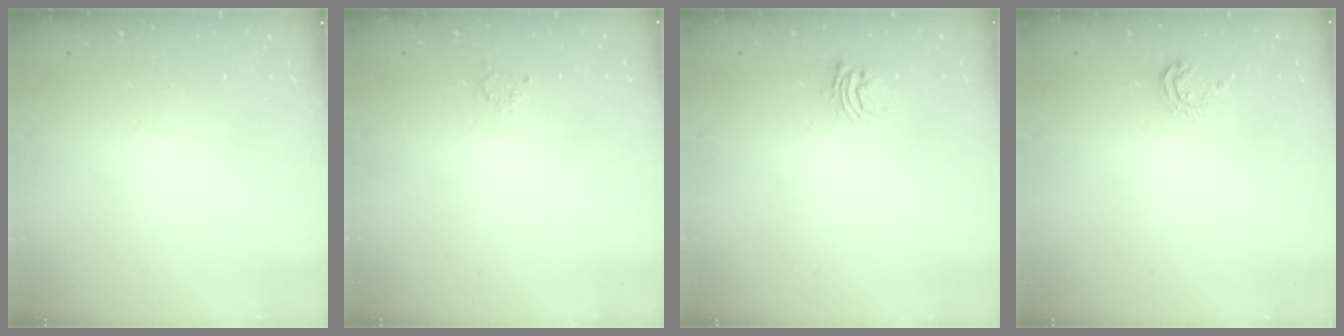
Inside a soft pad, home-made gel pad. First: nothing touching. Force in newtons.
{"total": 1.7, "press": 1.7, "slide": 0.3}
{"total": 5.0, "press": 5.0, "slide": 0.4}
{"total": 4.4, "press": 4.4, "slide": 0.5}